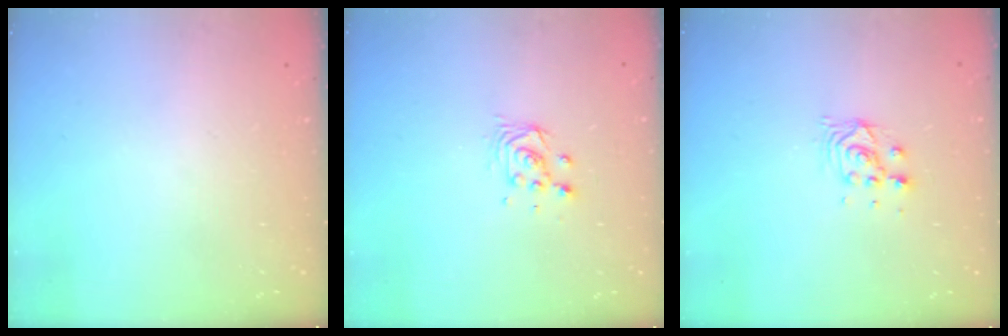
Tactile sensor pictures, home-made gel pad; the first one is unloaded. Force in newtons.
{"total": 4.0, "press": 4.0, "slide": 0.1}
{"total": 5.5, "press": 5.5, "slide": 0.3}